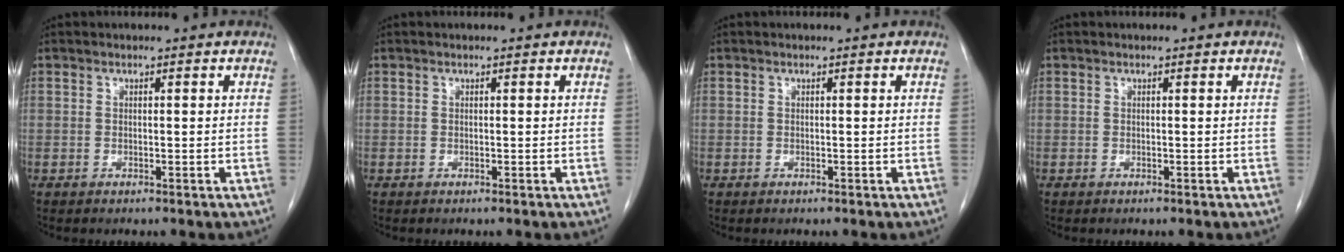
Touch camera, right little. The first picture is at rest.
{"total": 0.0}
{"total": 0.0}
{"total": 0.0}